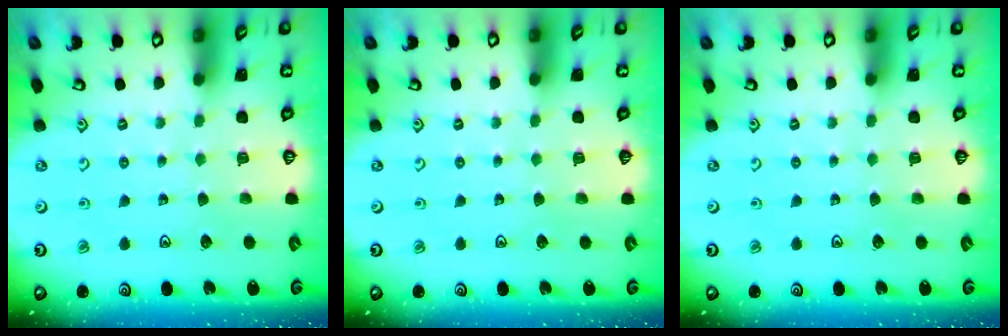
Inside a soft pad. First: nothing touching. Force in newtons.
{"total": 0.0}
{"total": 0.0}